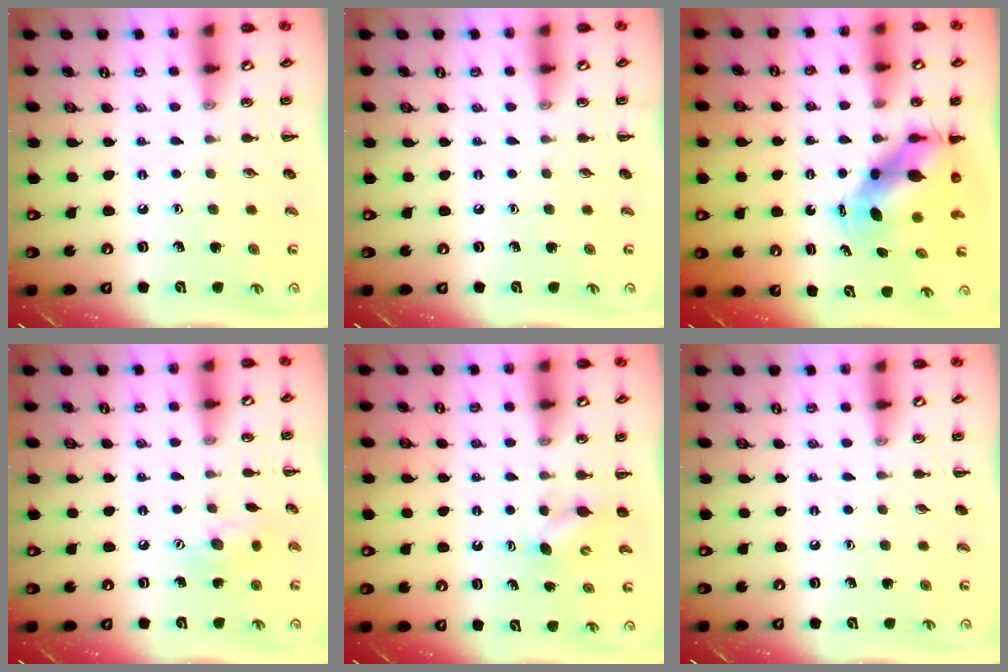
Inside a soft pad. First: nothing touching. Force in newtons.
{"total": 0.0}
{"total": 5.8, "press": 5.6, "slide": 1.5}
{"total": 7.4, "press": 7.3, "slide": 1.1}
{"total": 3.5, "press": 3.4, "slide": 1.0}
{"total": 0.0}